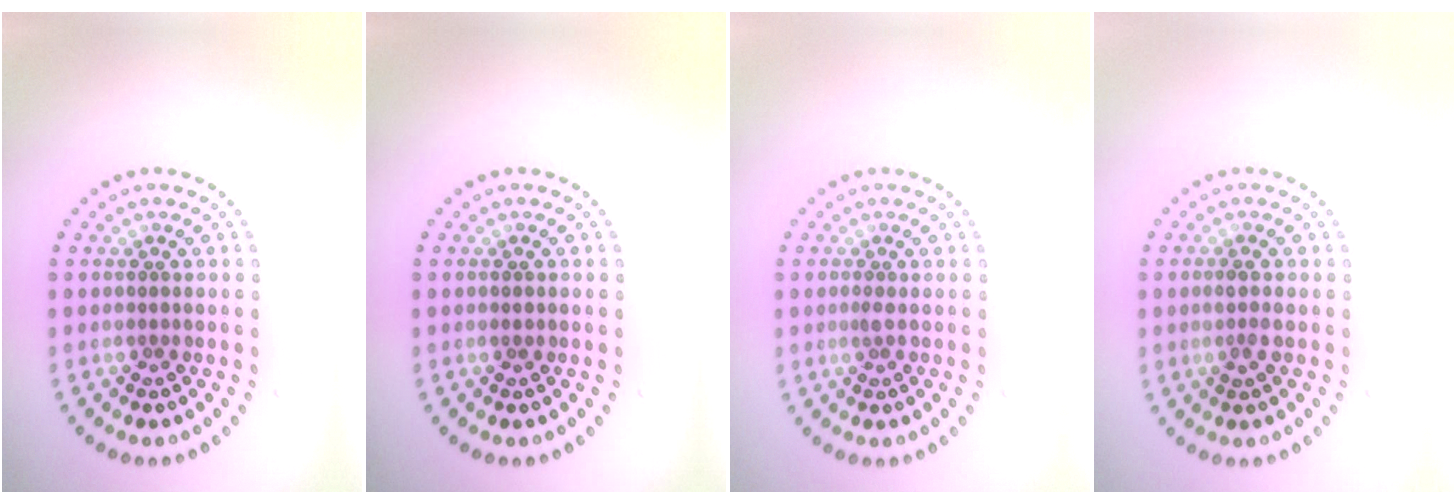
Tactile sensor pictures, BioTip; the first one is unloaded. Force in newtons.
{"total": 0.6, "press": 0.6, "slide": 0.1}
{"total": 0.8, "press": 0.6, "slide": 0.5}
{"total": 1.4, "press": 1.2, "slide": 0.7}